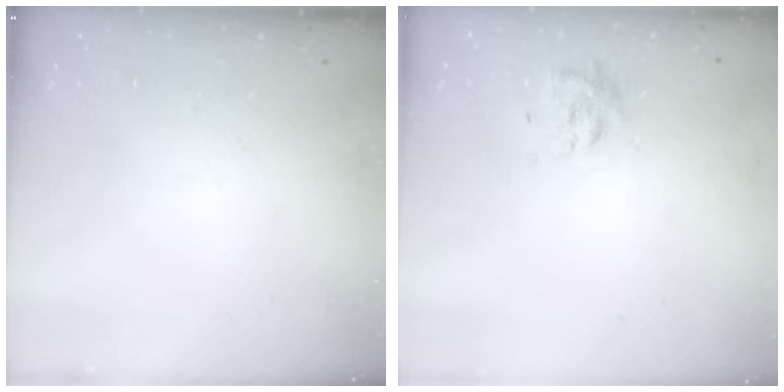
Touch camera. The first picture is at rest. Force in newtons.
{"total": 3.8, "press": 3.7, "slide": 0.9}